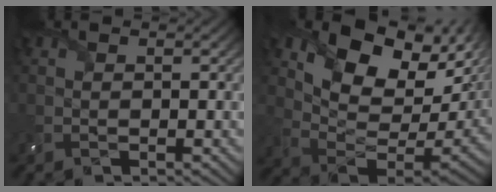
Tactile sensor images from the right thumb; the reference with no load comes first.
{"total": 14.5, "force": [7.3, 8.0, 9.6], "torque": [-0.169, 0.002, 0.141]}